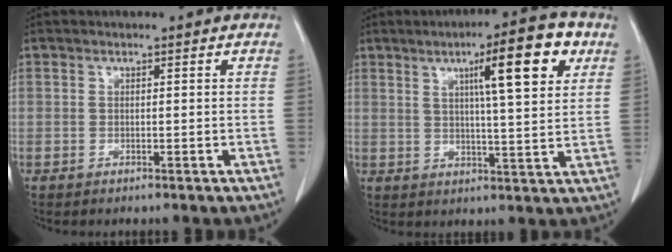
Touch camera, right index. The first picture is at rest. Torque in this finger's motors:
{"motor_torque": [1.62, 0.52, 0.74, 0.16]}